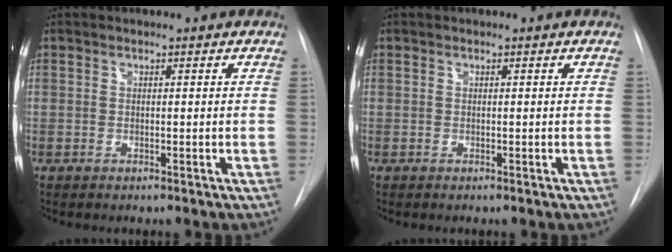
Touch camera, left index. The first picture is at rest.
{"total": 0.0}